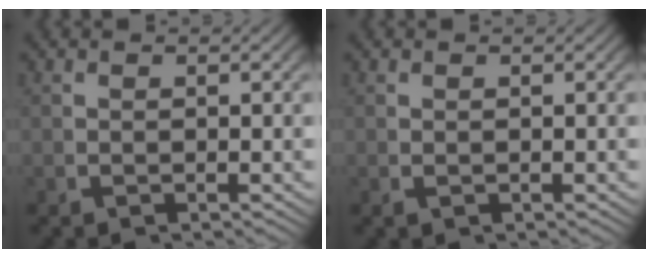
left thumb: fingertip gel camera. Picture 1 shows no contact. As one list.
[{"total": 0.0}]